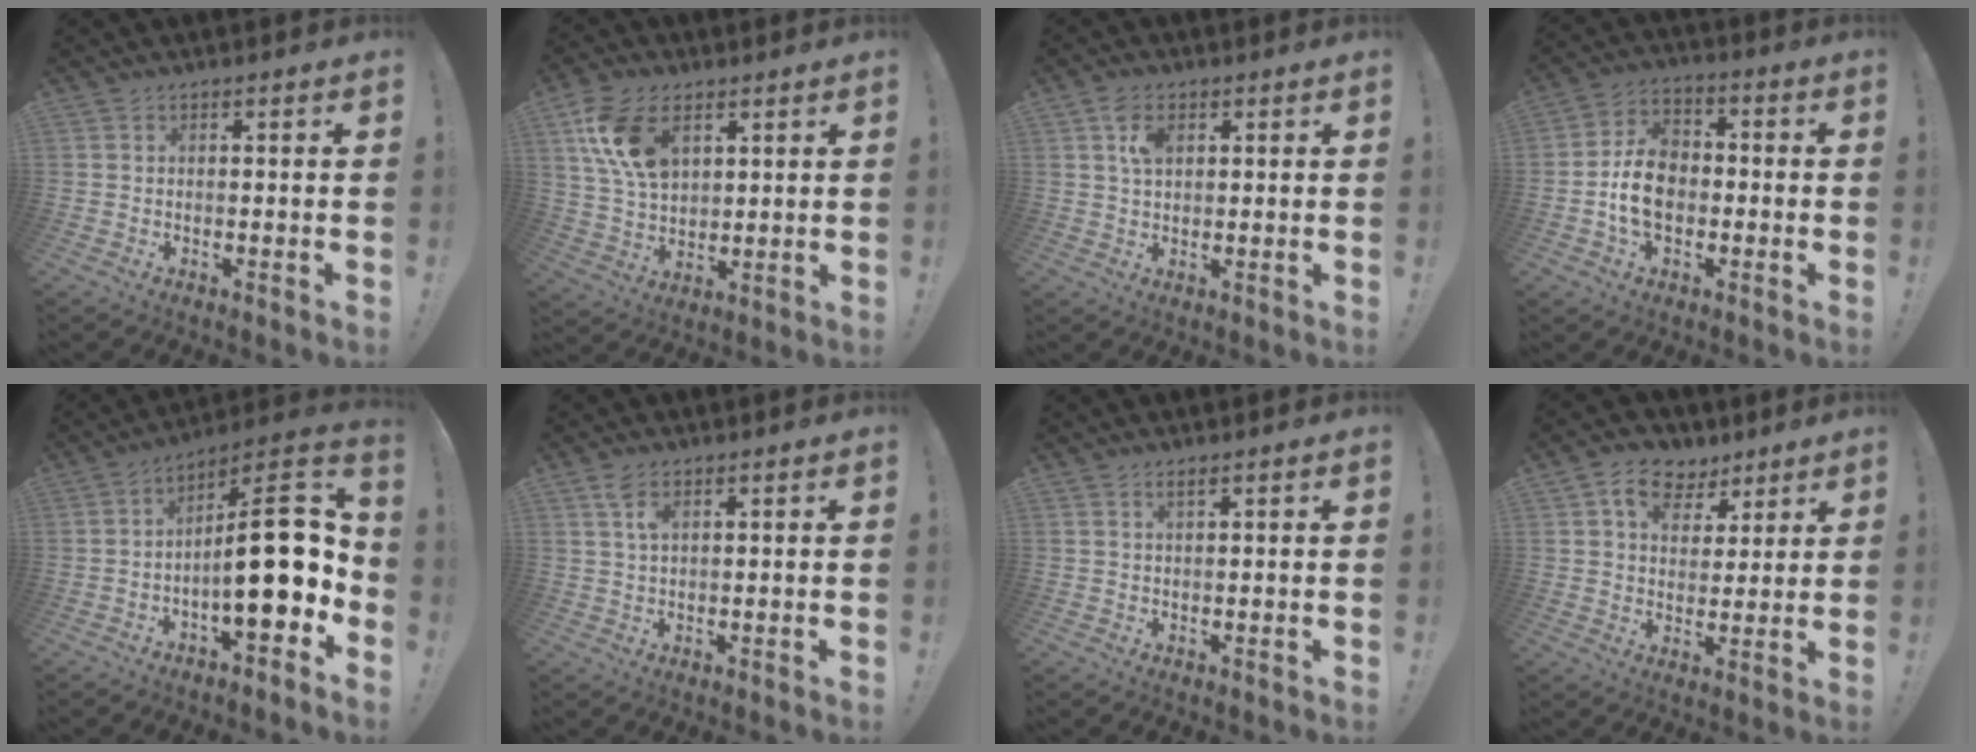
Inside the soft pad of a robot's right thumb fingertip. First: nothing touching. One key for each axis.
{"total": 15.2, "fx": 6.7, "fy": 9.5, "fz": 9.7, "tx": -0.182, "ty": -0.014, "tz": 0.131}
{"total": 5.6, "fx": 2.2, "fy": 3.3, "fz": 3.9, "tx": -0.072, "ty": 0.003, "tz": 0.040}
{"total": 12.2, "fx": -2.0, "fy": 9.0, "fz": 8.0, "tx": -0.146, "ty": 0.018, "tz": -0.034}
{"total": 20.0, "fx": -1.8, "fy": 7.0, "fz": 18.7, "tx": -0.282, "ty": 0.020, "tz": -0.022}
{"total": 4.1, "fx": 2.0, "fy": 1.9, "fz": 3.1, "tx": -0.056, "ty": -0.002, "tz": 0.034}
{"total": 1.2, "fx": 0.8, "fy": 0.1, "fz": 0.9, "tx": -0.015, "ty": -0.001, "tz": 0.013}
{"total": 10.2, "fx": 5.5, "fy": 7.4, "fz": 4.5, "tx": -0.074, "ty": -0.019, "tz": 0.107}